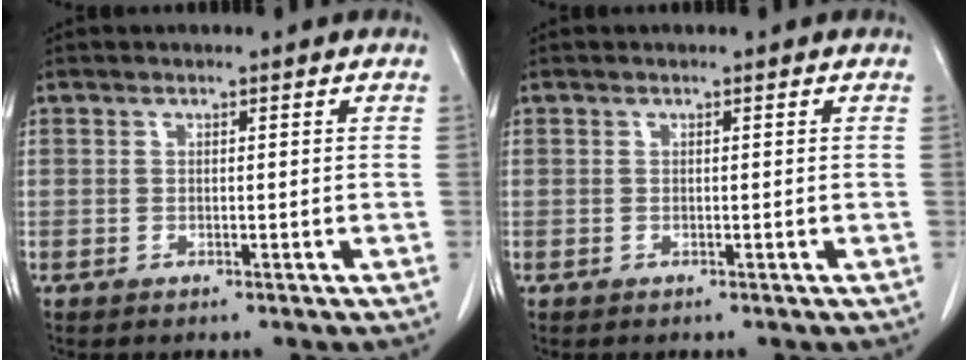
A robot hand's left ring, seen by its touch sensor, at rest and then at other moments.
{"total": 0.0}